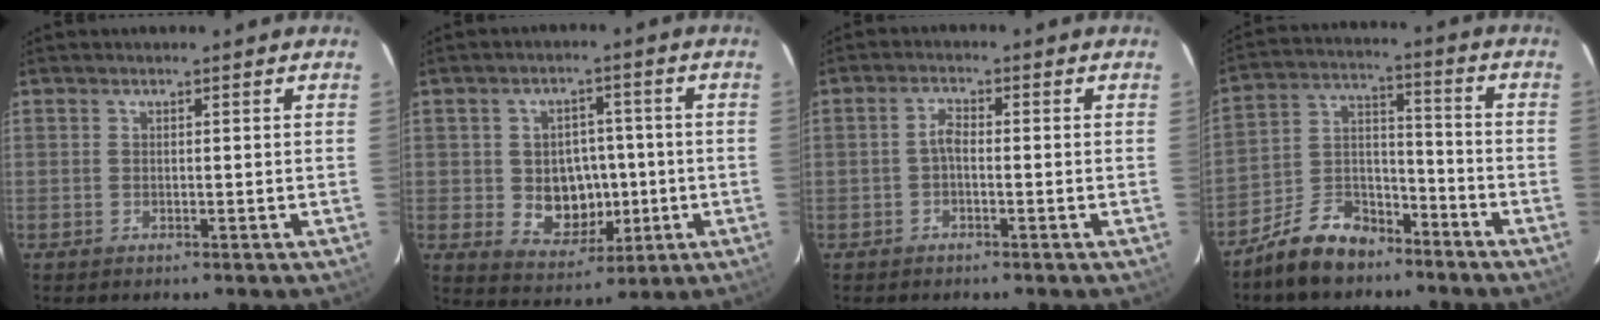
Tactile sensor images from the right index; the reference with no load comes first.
{"total": 10.2, "force": [-1.4, 8.2, 6.0], "torque": [-0.124, 0.005, -0.001]}
{"total": 2.0, "force": [-0.7, 0.8, 1.6], "torque": [-0.035, 0.008, -0.015]}
{"total": 11.5, "force": [-8.4, 6.1, 4.9], "torque": [-0.106, 0.038, -0.142]}